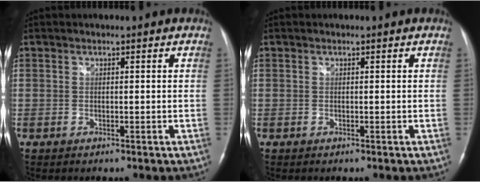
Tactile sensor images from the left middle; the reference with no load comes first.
{"total": 0.0}